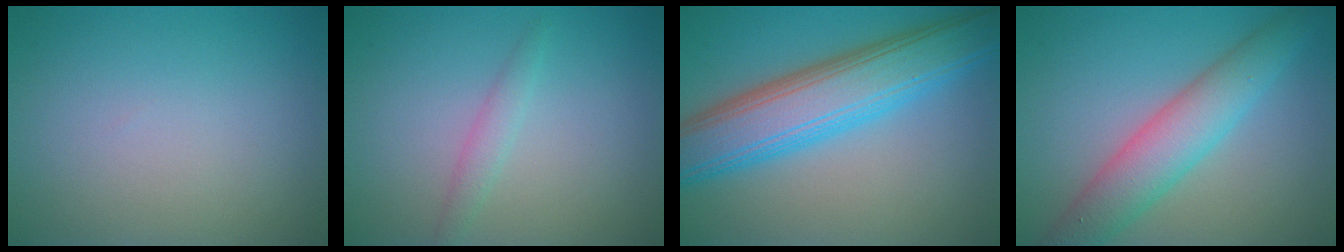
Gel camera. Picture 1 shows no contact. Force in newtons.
{"total": 1.4, "press": 1.4, "slide": 0.1}
{"total": 8.9, "press": 8.9, "slide": 0.3}
{"total": 5.6, "press": 5.6, "slide": 0.2}